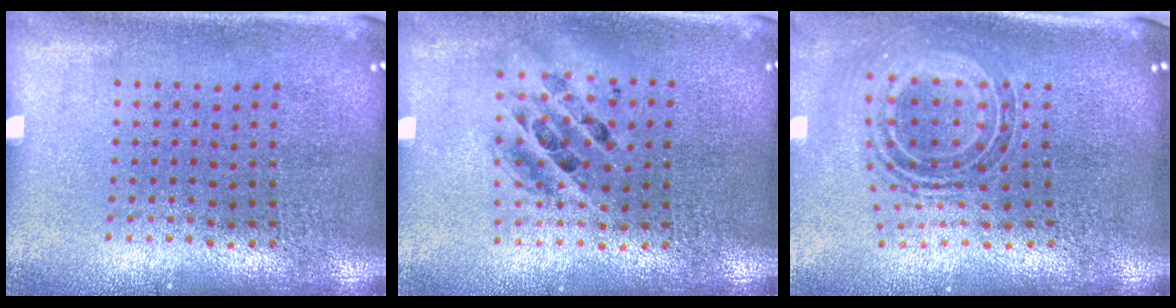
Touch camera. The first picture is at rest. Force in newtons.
{"total": 1.4, "press": 1.3, "slide": 0.7}
{"total": 1.2, "press": 1.0, "slide": 0.7}